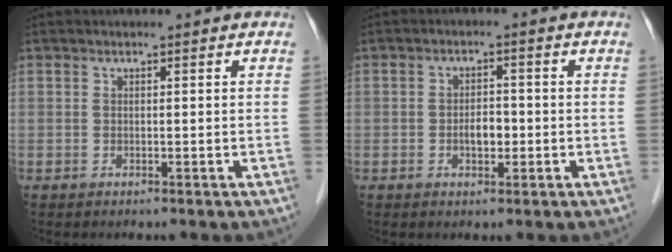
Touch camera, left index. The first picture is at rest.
{"total": 2.9, "force": [-1.0, 1.5, 2.3], "torque": [-0.038, 0.001, -0.014]}